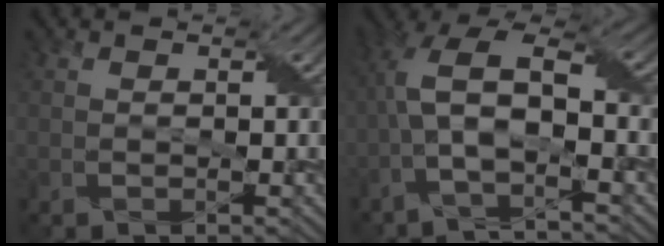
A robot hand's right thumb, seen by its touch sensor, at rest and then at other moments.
{"total": 9.2, "force": [-1.9, 3.3, 8.4], "torque": [-0.185, 0.015, -0.047]}